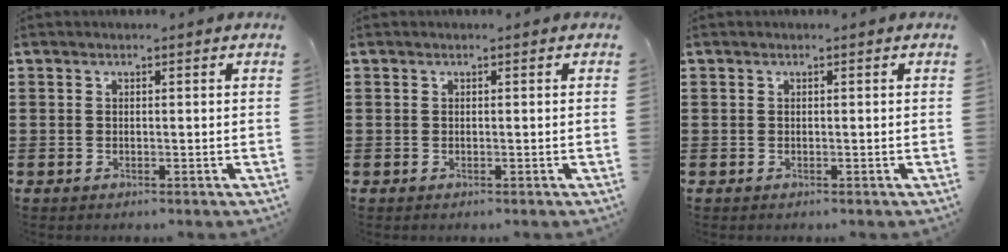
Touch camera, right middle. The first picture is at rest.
{"total": 0.0}
{"total": 0.0}